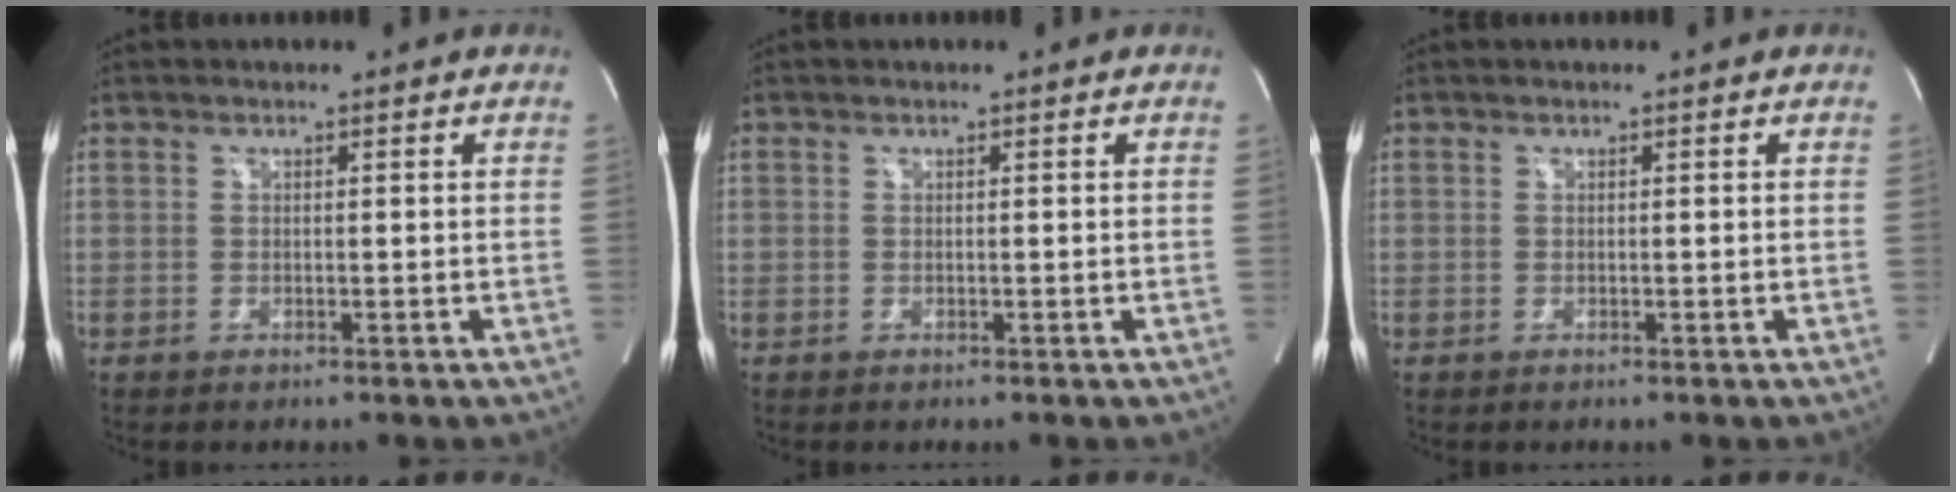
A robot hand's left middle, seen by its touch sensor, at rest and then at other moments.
{"total": 0.0}
{"total": 0.0}